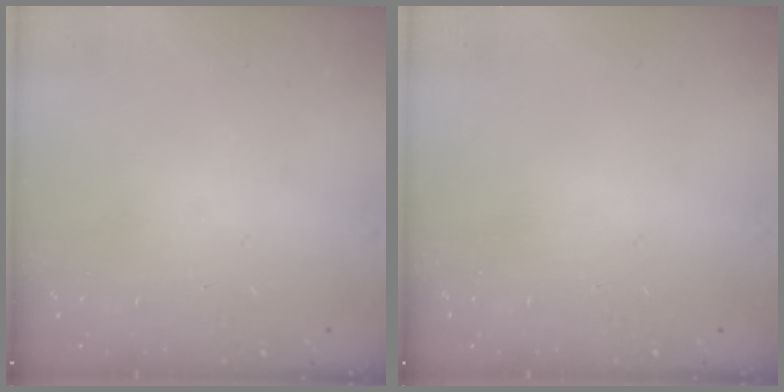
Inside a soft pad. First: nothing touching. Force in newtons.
{"total": 0.0}